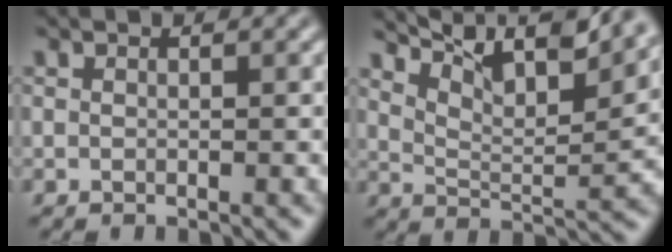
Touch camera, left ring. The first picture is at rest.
{"total": 9.5, "force": [7.4, 2.3, 5.5], "torque": [-0.102, 0.012, 0.117]}